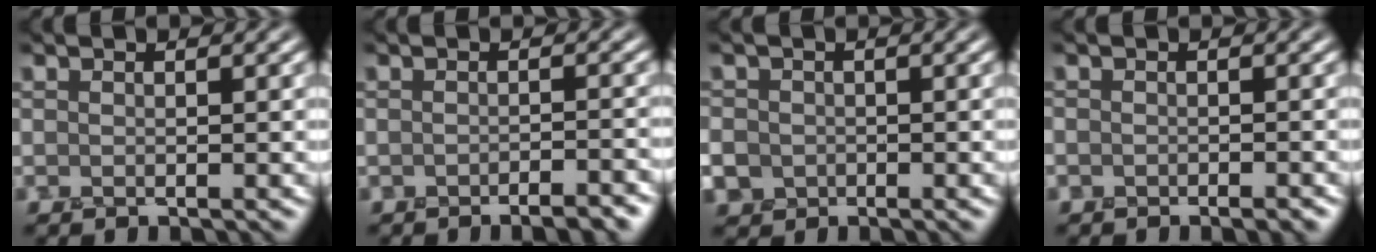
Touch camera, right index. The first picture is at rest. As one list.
[{"total": 2.5, "force": [-1.9, 0.4, 1.5], "torque": [-0.009, 0.007, -0.025]}, {"total": 3.6, "force": [-1.0, 3.3, 0.8], "torque": [-0.015, 0.000, -0.029]}, {"total": 1.3, "force": [-0.8, 0.8, 0.6], "torque": [0.002, 0.002, -0.010]}]